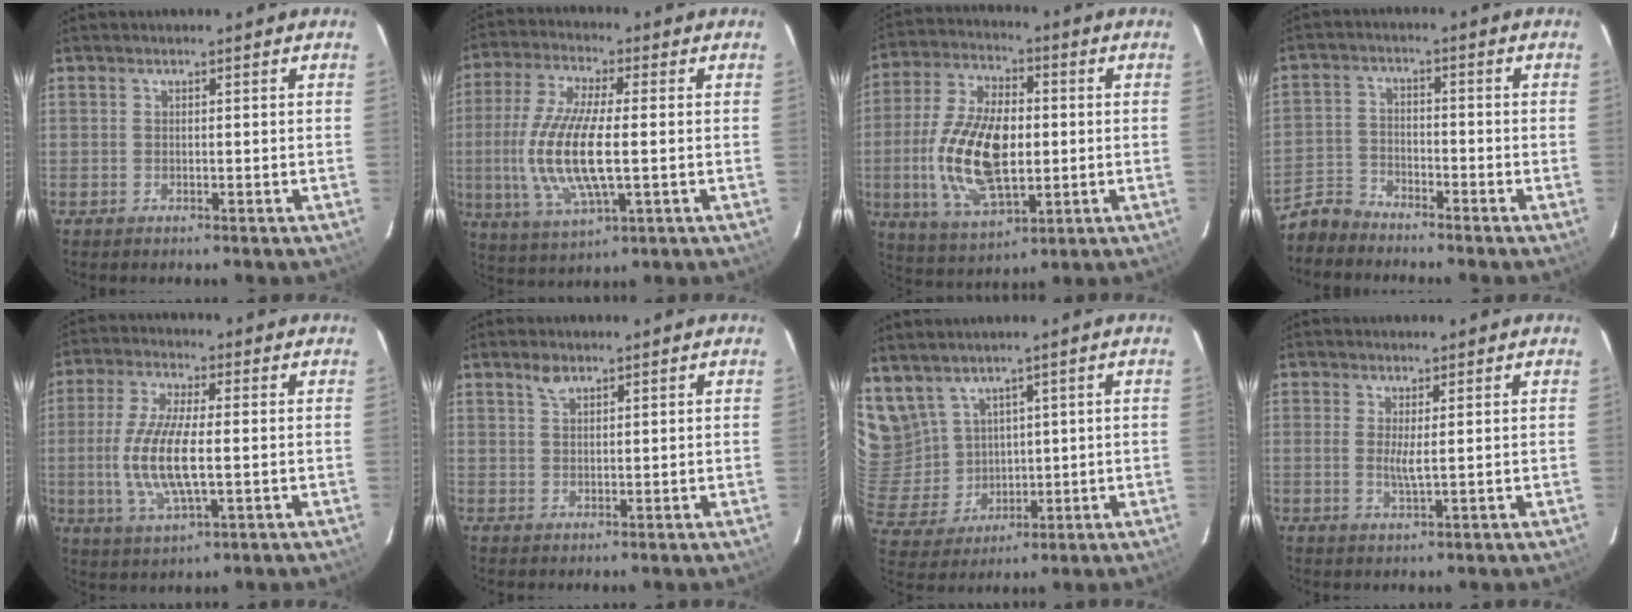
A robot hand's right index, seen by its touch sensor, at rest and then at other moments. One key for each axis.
{"total": 15.1, "fx": -1.2, "fy": 4.4, "fz": 14.4, "tx": -0.300, "ty": -0.007, "tz": -0.021}
{"total": 17.9, "fx": -1.4, "fy": 9.0, "fz": 15.5, "tx": -0.318, "ty": -0.001, "tz": -0.019}
{"total": 6.6, "fx": -6.2, "fy": 2.0, "fz": 0.6, "tx": -0.026, "ty": 0.013, "tz": -0.131}
{"total": 12.1, "fx": -1.0, "fy": 3.4, "fz": 11.6, "tx": -0.239, "ty": -0.006, "tz": -0.019}
{"total": 2.1, "fx": 1.6, "fy": 1.0, "fz": 1.1, "tx": -0.020, "ty": 0.004, "tz": 0.030}
{"total": 9.2, "fx": 6.7, "fy": 5.8, "fz": 2.7, "tx": -0.058, "ty": 0.005, "tz": 0.163}
{"total": 2.6, "fx": 0.4, "fy": 0.1, "fz": 2.5, "tx": -0.048, "ty": -0.007, "tz": 0.007}